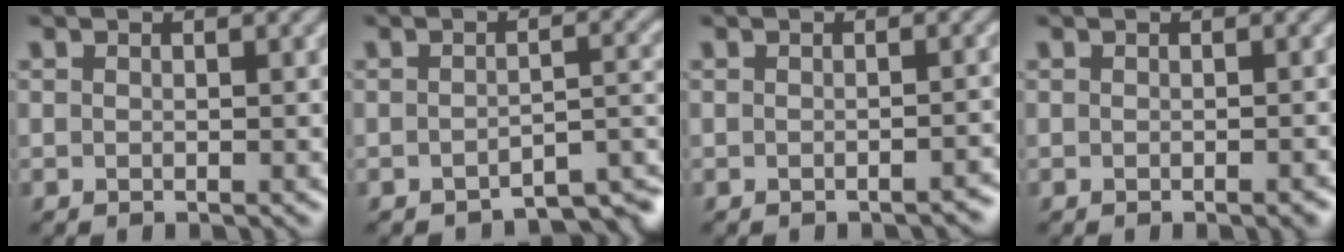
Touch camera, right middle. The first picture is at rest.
{"total": 3.9, "force": [-3.5, 0.8, 1.5], "torque": [-0.013, -0.001, -0.040]}
{"total": 1.3, "force": [-1.2, 0.2, 0.5], "torque": [-0.003, 0.004, -0.014]}
{"total": 1.2, "force": [-0.6, 0.3, 1.0], "torque": [-0.010, -0.001, -0.008]}